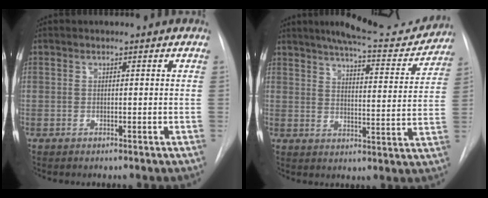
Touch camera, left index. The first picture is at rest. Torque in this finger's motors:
{"motor_torque": [0.97, -1.16, 0.09, 0.01]}